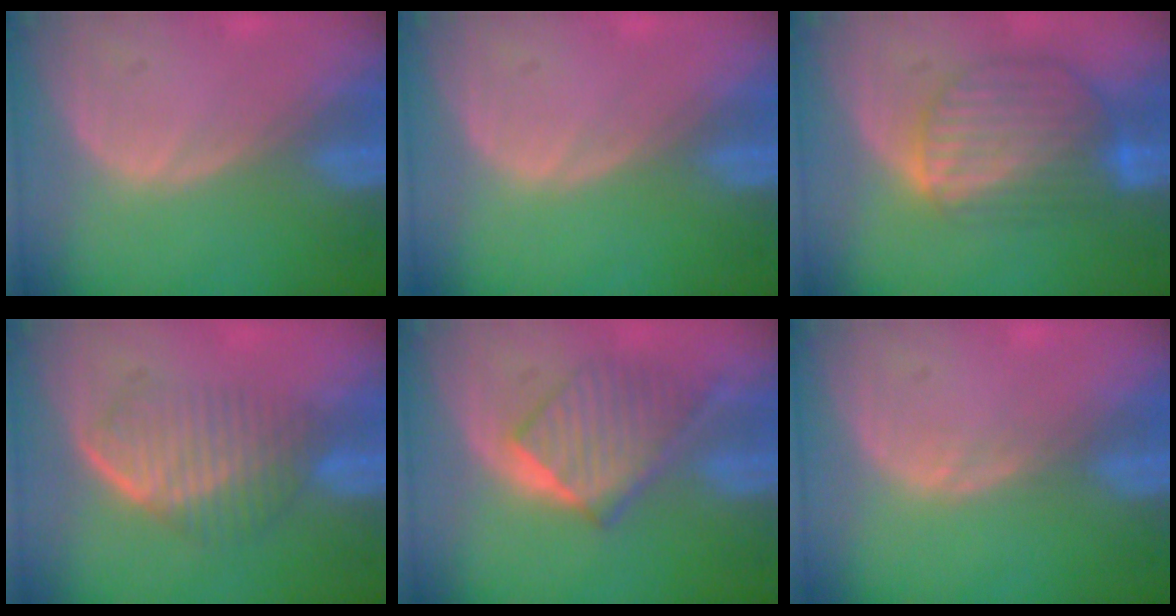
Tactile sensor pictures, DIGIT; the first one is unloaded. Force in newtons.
{"total": 0.0}
{"total": 8.8, "press": 7.8, "slide": 4.2}
{"total": 7.0, "press": 6.1, "slide": 3.4}
{"total": 6.7, "press": 6.6, "slide": 0.6}
{"total": 0.7, "press": 0.7, "slide": 0.1}